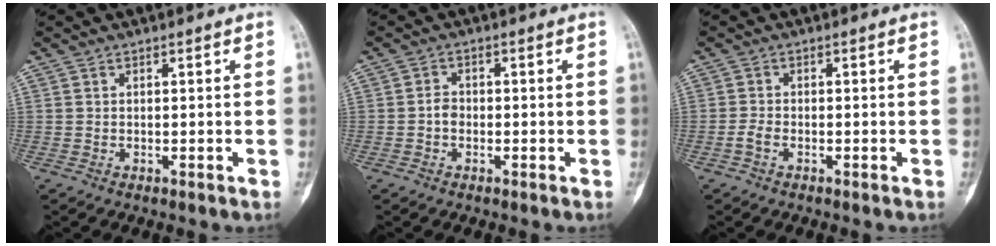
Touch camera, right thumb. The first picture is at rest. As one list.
[{"total": 2.2, "force": [-0.5, 1.7, 1.2], "torque": [-0.012, 0.009, -0.014]}, {"total": 1.6, "force": [-0.9, 0.8, 1.1], "torque": [-0.029, 0.004, -0.021]}]